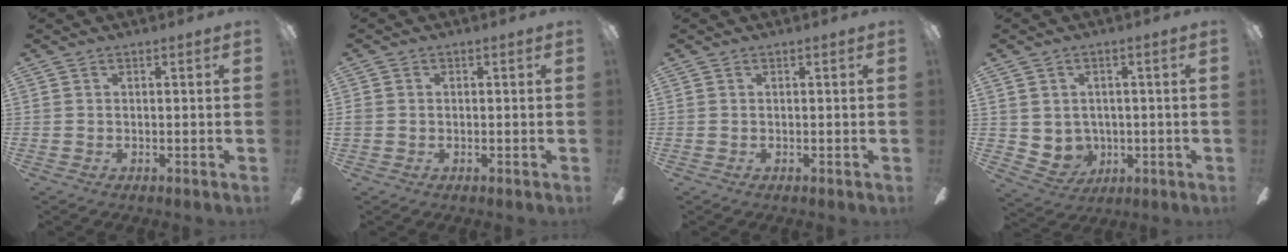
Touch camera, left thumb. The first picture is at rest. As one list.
[{"total": 1.0, "force": [-0.4, 0.8, 0.4], "torque": [-0.006, 0.004, -0.009]}, {"total": 0.0}, {"total": 4.7, "force": [1.0, 4.5, 0.6], "torque": [-0.034, -0.013, 0.022]}]